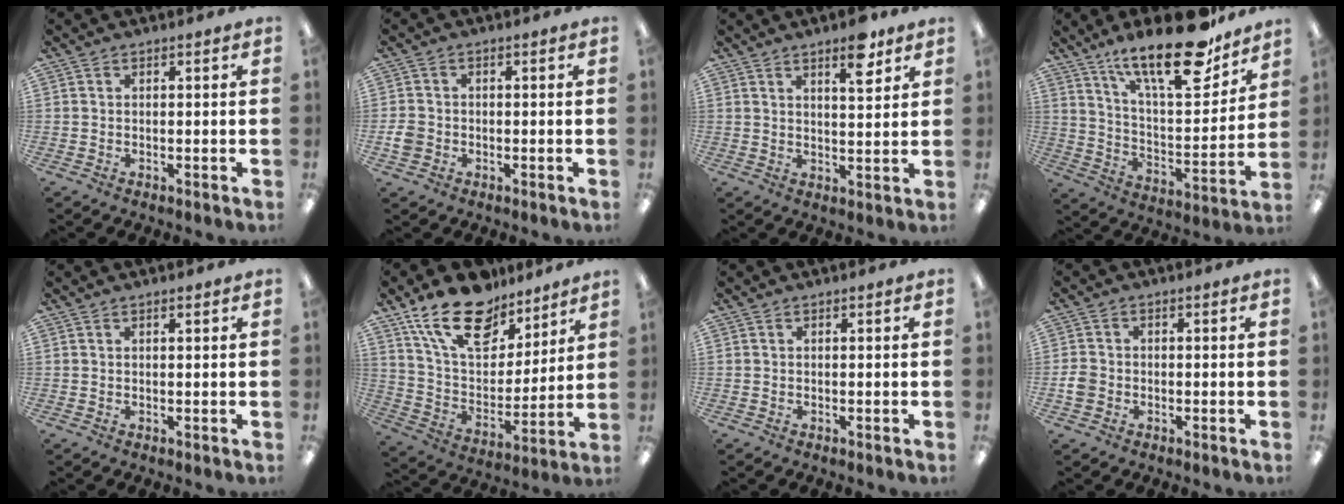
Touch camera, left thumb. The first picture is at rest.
{"total": 3.3, "force": [-0.9, 2.9, 1.4], "torque": [-0.021, 0.008, -0.015]}
{"total": 7.3, "force": [4.9, 2.4, 4.9], "torque": [-0.053, -0.029, 0.075]}
{"total": 22.8, "force": [16.5, 6.8, 14.2], "torque": [-0.224, -0.106, 0.273]}
{"total": 0.8, "force": [0.6, 0.2, 0.4], "torque": [-0.009, 0.001, 0.011]}
{"total": 19.5, "force": [13.6, 9.9, 9.8], "torque": [-0.186, -0.071, 0.246]}
{"total": 0.0}
{"total": 3.1, "force": [-0.9, 2.7, 1.4], "torque": [-0.022, 0.008, -0.017]}